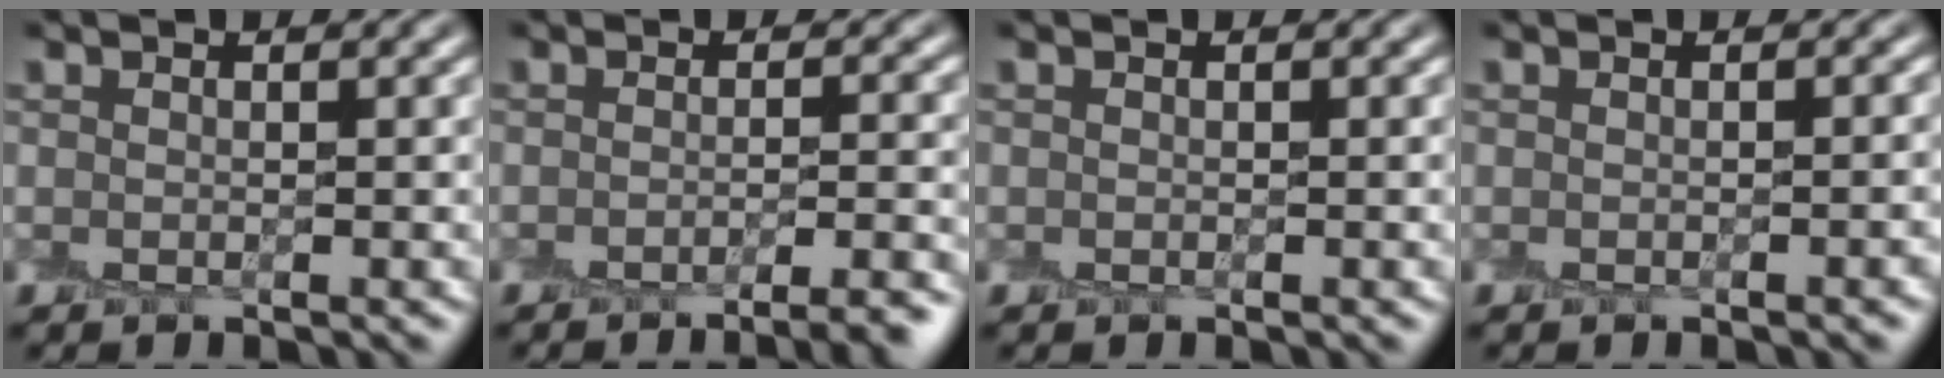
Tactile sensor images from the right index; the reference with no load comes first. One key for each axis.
{"total": 4.2, "fx": -3.4, "fy": 0.7, "fz": 2.4, "tx": -0.025, "ty": -0.008, "tz": -0.041}
{"total": 0.0}
{"total": 1.3, "fx": -1.0, "fy": 0.2, "fz": 0.9, "tx": -0.008, "ty": -0.003, "tz": -0.012}